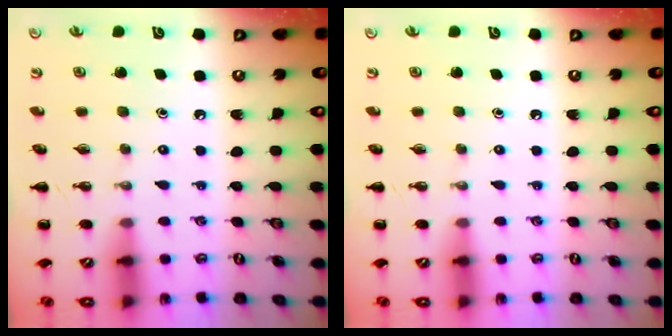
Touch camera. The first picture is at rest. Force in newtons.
{"total": 0.0}